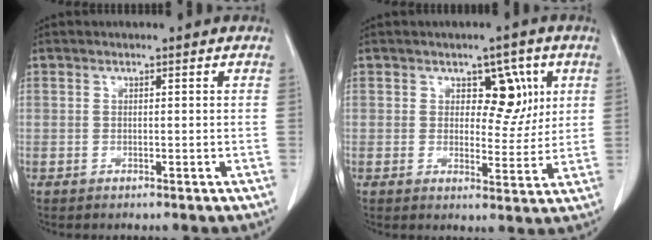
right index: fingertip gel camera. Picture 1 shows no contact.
{"total": 6.1, "force": [2.3, 3.8, 4.3], "torque": [-0.043, 0.007, 0.033]}